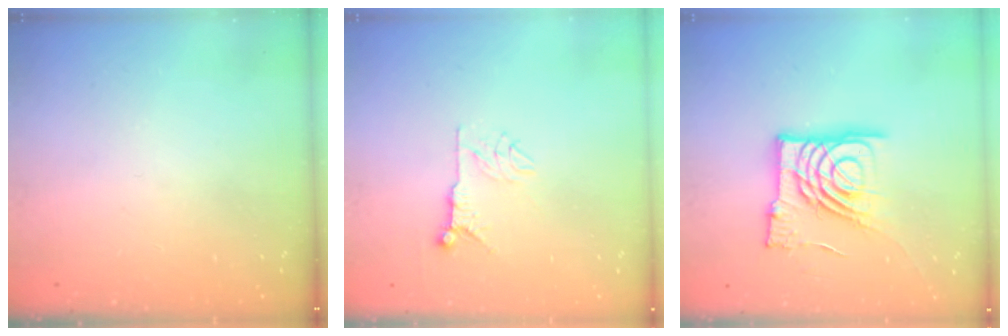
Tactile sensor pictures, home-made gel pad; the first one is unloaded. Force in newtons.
{"total": 7.2, "press": 7.2, "slide": 0.5}
{"total": 14.9, "press": 14.8, "slide": 1.8}